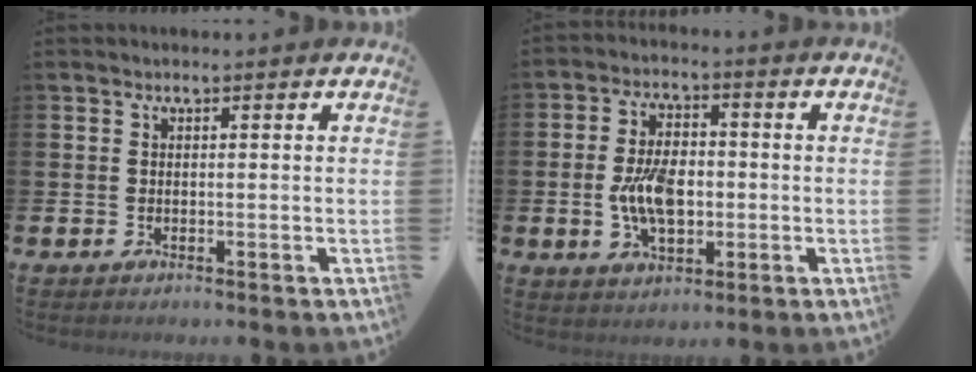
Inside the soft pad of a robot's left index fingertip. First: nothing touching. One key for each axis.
{"total": 7.5, "fx": -1.0, "fy": 4.2, "fz": 6.0, "tx": -0.115, "ty": 0.000, "tz": -0.024}